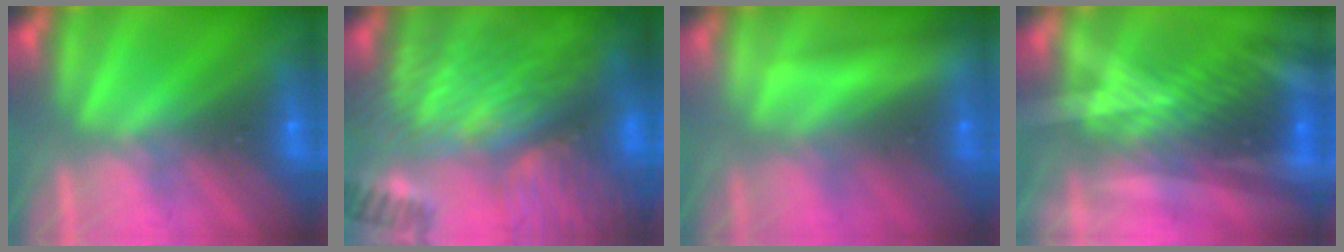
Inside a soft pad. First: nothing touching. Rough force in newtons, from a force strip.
{"total": 9.6}
{"total": 2.3}
{"total": 2.9}